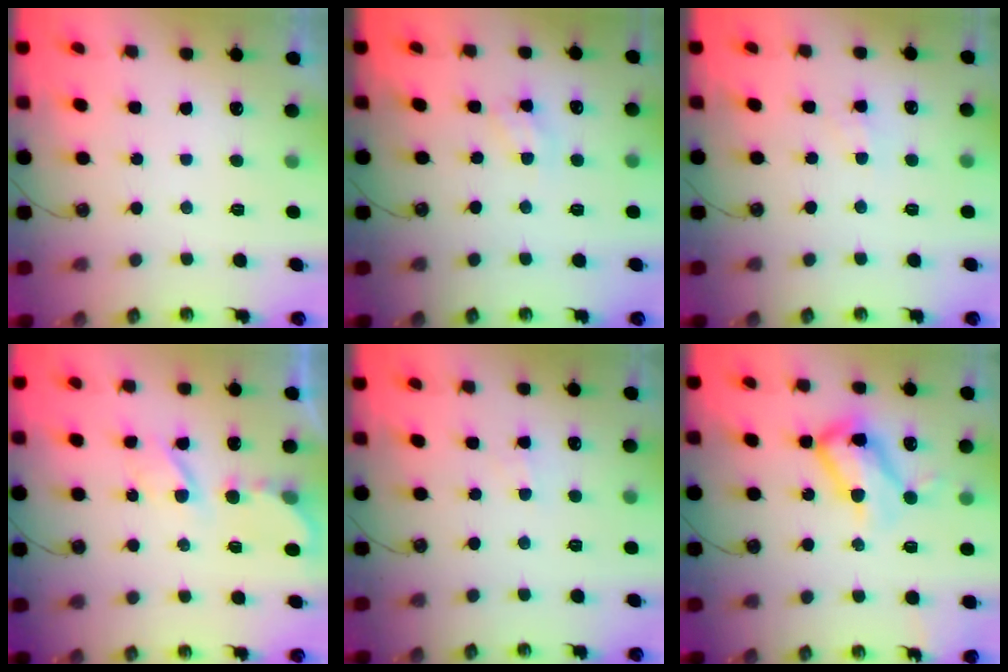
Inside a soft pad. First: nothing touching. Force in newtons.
{"total": 4.1, "press": 4.1, "slide": 0.3}
{"total": 3.7, "press": 3.6, "slide": 0.5}
{"total": 5.7, "press": 5.7, "slide": 0.1}
{"total": 3.3, "press": 3.3, "slide": 0.5}
{"total": 13.6, "press": 13.6, "slide": 0.9}